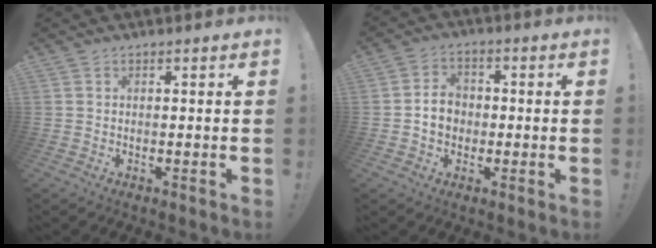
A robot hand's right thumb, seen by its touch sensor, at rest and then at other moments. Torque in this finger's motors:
{"motor_torque": [1.23, 0.83, 0.35, -0.41, 0.04]}